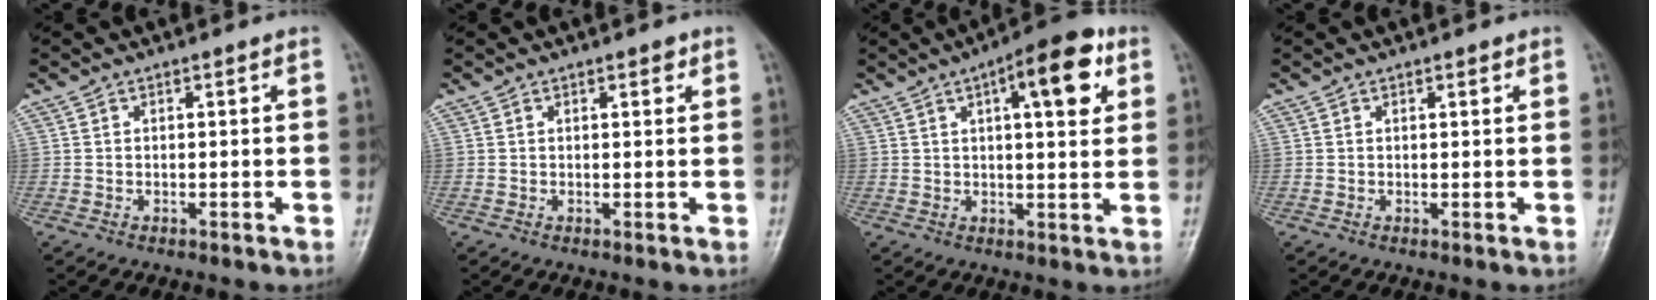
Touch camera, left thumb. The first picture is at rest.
{"total": 1.6, "force": [0.9, 0.7, 1.0], "torque": [-0.006, -0.002, 0.010]}
{"total": 11.7, "force": [4.7, 4.1, 9.9], "torque": [-0.117, -0.001, 0.059]}
{"total": 1.0, "force": [0.6, 0.4, 0.7], "torque": [-0.005, -0.001, 0.007]}